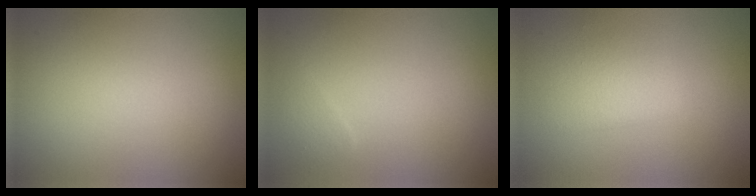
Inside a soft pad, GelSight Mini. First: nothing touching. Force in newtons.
{"total": 0.9, "press": 0.9, "slide": 0.0}
{"total": 2.1, "press": 2.1, "slide": 0.1}